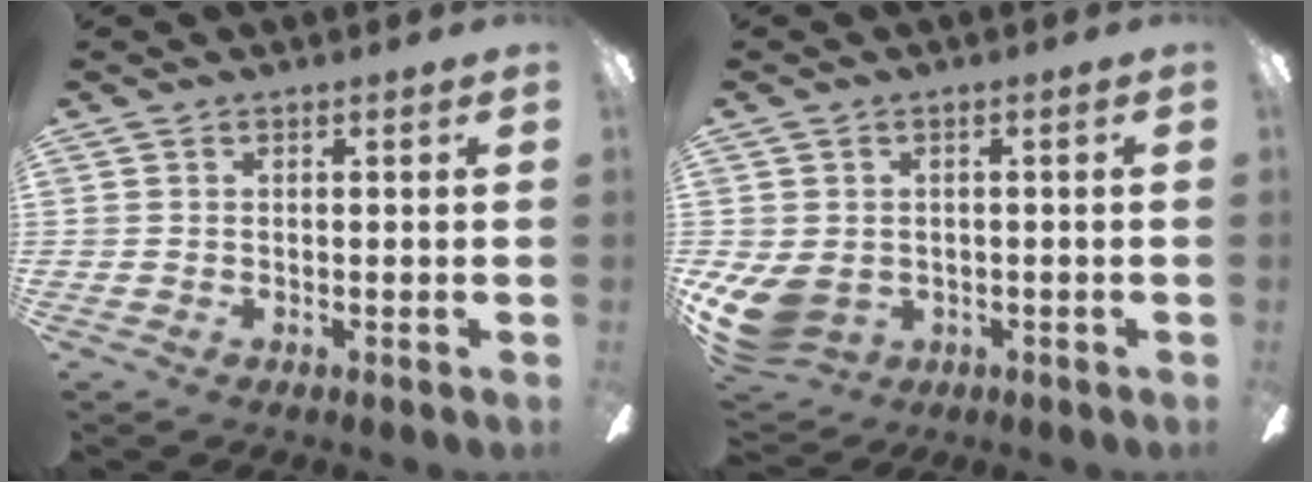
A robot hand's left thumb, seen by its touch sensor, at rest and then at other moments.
{"total": 7.9, "force": [-1.7, 6.3, 4.5], "torque": [-0.114, -0.001, -0.031]}